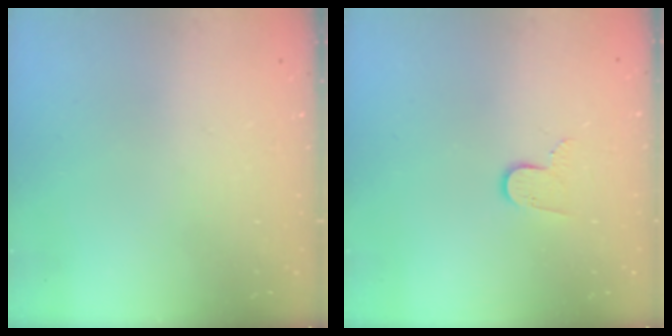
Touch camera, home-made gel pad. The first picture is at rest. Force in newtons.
{"total": 6.4, "press": 6.3, "slide": 0.6}